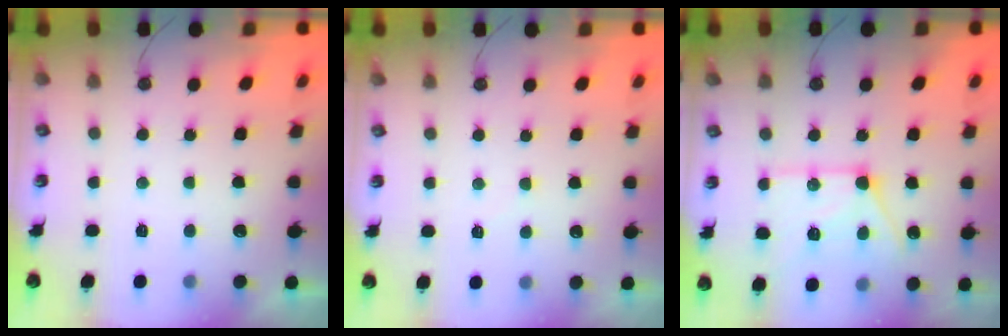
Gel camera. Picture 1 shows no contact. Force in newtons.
{"total": 2.2, "press": 2.2, "slide": 0.4}
{"total": 15.8, "press": 15.8, "slide": 1.2}